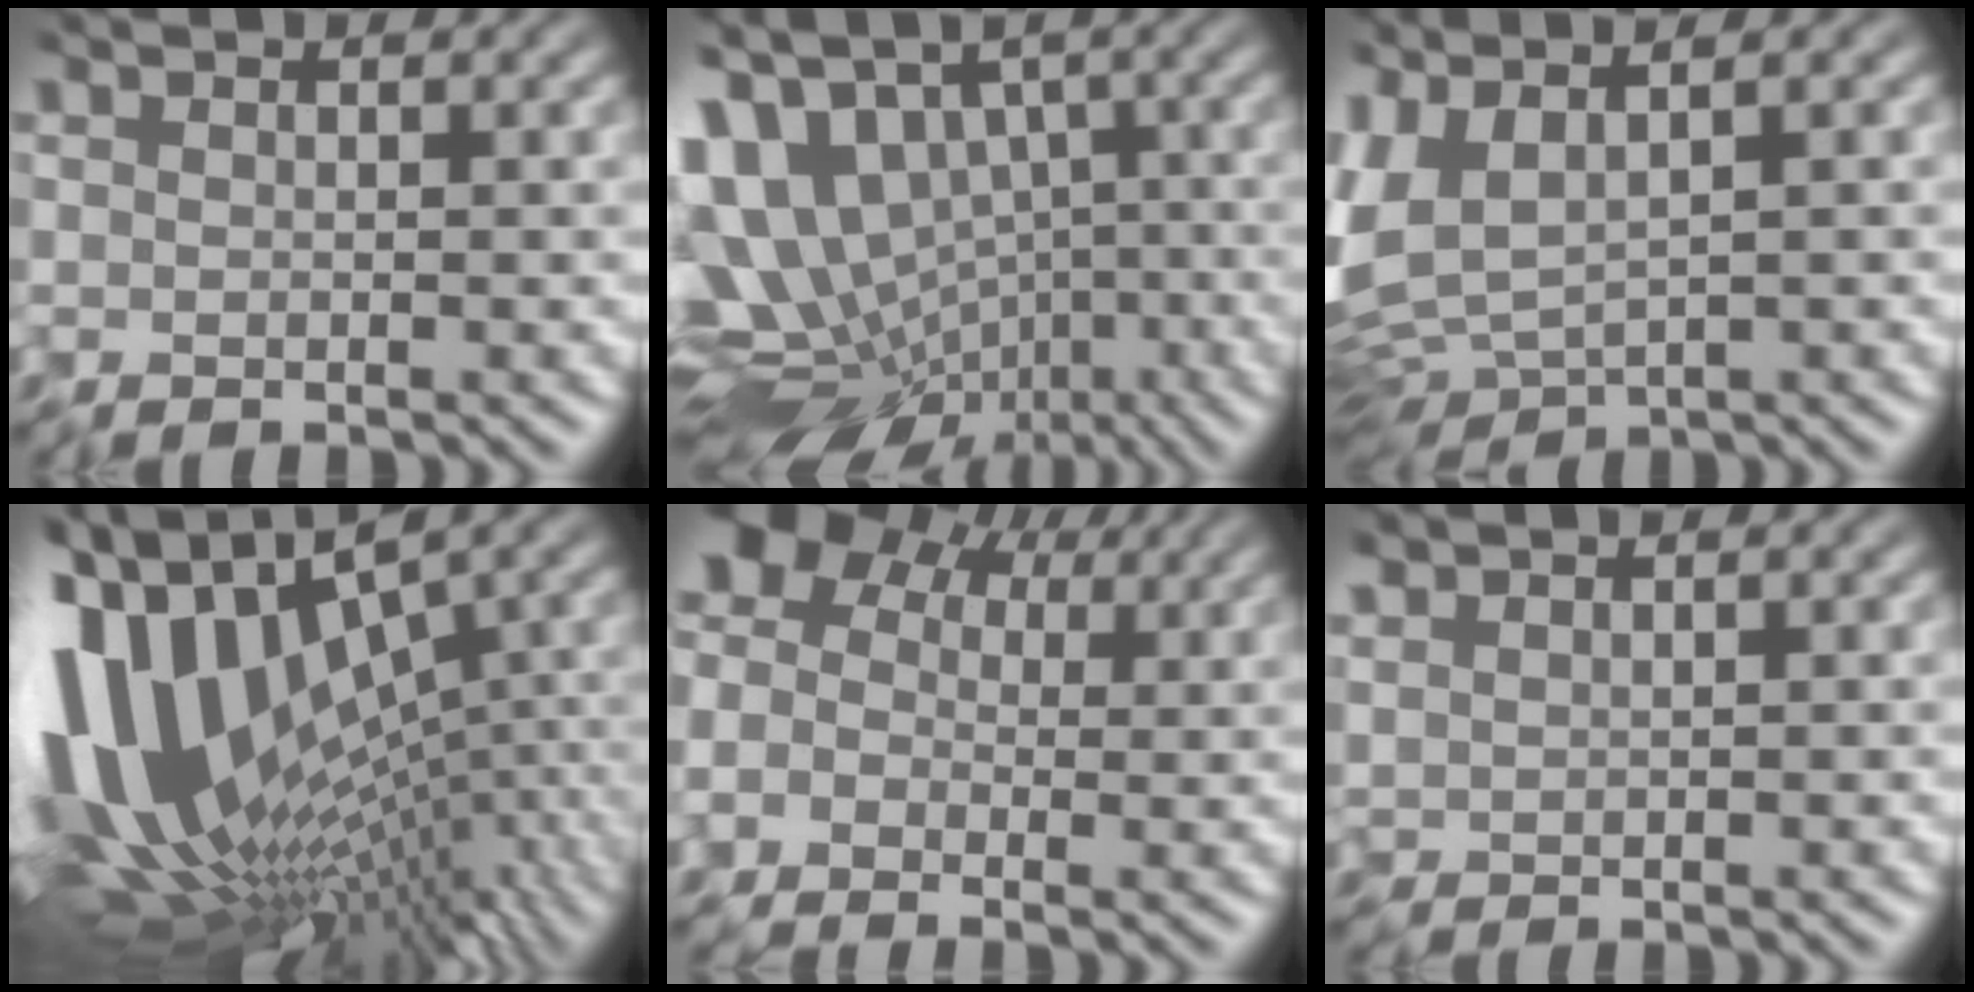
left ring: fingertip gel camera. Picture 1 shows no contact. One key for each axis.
{"total": 13.5, "fx": 0.5, "fy": 9.0, "fz": 10.1, "tx": -0.193, "ty": -0.009, "tz": 0.040}
{"total": 5.0, "fx": 1.0, "fy": 1.6, "fz": 4.7, "tx": -0.108, "ty": 0.001, "tz": 0.023}
{"total": 15.6, "fx": -0.7, "fy": 7.4, "fz": 13.7, "tx": -0.248, "ty": -0.007, "tz": 0.008}
{"total": 6.5, "fx": 1.1, "fy": 4.8, "fz": 4.2, "tx": -0.068, "ty": 0.031, "tz": -0.008}
{"total": 0.9, "fx": 0.8, "fy": 0.0, "fz": 0.3, "tx": -0.012, "ty": 0.005, "tz": 0.019}